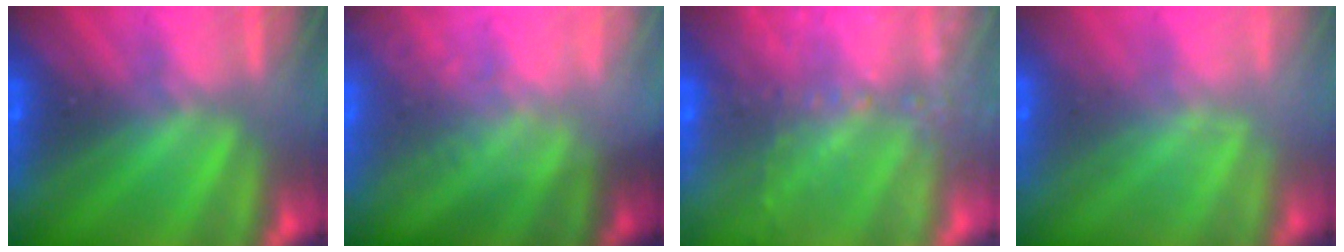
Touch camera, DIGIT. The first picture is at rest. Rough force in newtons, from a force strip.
{"total": 7.3}
{"total": 7.5}
{"total": 2.5}